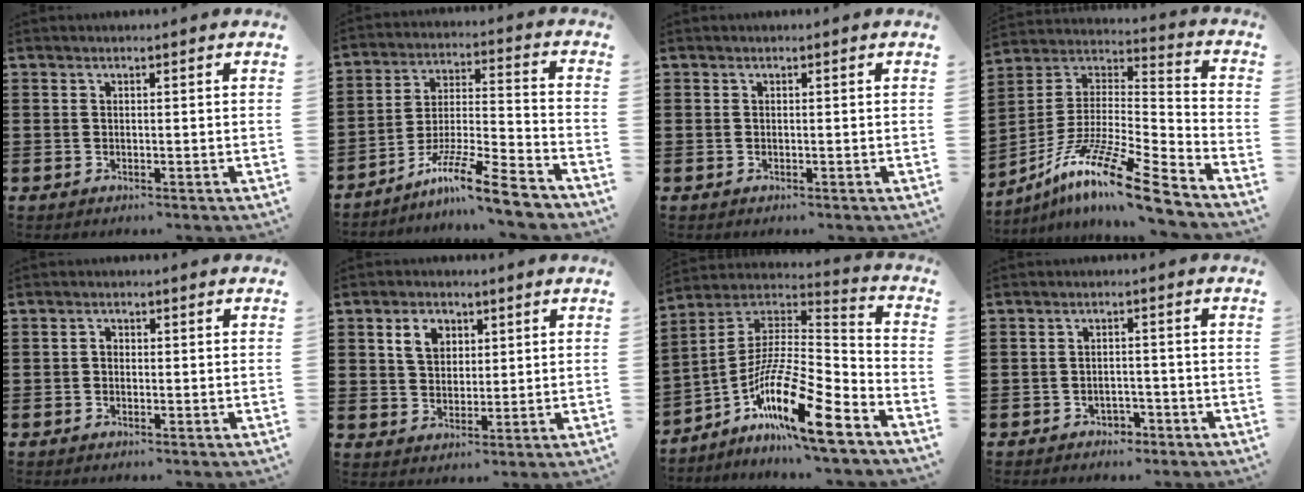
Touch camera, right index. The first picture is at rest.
{"total": 12.0, "force": [-9.4, 0.9, 7.5], "torque": [-0.118, 0.015, -0.177]}
{"total": 0.0}
{"total": 14.2, "force": [-10.4, 1.1, 9.6], "torque": [-0.178, 0.017, -0.198]}
{"total": 1.0, "force": [-0.3, 0.7, 0.6], "torque": [-0.013, 0.001, -0.006]}
{"total": 4.8, "force": [1.9, 3.5, 2.8], "torque": [-0.059, 0.011, 0.031]}
{"total": 15.3, "force": [-9.1, 2.5, 12.1], "torque": [-0.234, -0.001, -0.170]}
{"total": 1.9, "force": [-1.8, 0.8, 0.2], "torque": [-0.011, -0.001, -0.038]}